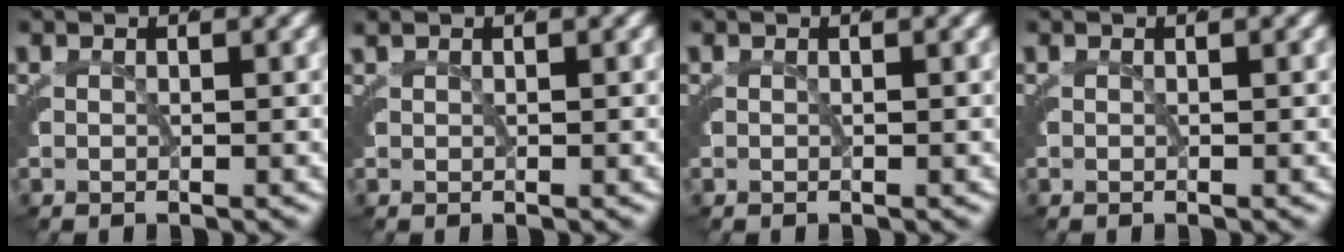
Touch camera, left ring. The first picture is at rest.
{"total": 0.8, "force": [0.7, -0.1, 0.2], "torque": [-0.002, 0.003, 0.015]}
{"total": 0.0}
{"total": 0.0}